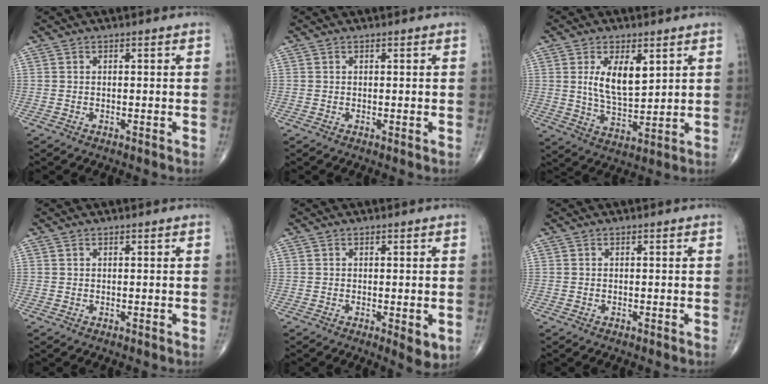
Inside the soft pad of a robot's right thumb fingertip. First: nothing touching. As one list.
[{"total": 0.0}, {"total": 9.8, "force": [3.2, 4.7, 7.9], "torque": [-0.121, -0.023, 0.067]}, {"total": 0.0}, {"total": 3.5, "force": [-0.7, 1.3, 3.2], "torque": [-0.041, -0.011, -0.008]}, {"total": 0.0}]